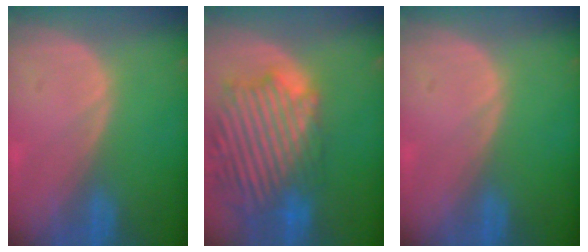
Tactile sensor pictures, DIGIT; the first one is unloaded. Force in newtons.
{"total": 14.4, "press": 12.4, "slide": 7.4}
{"total": 0.0}